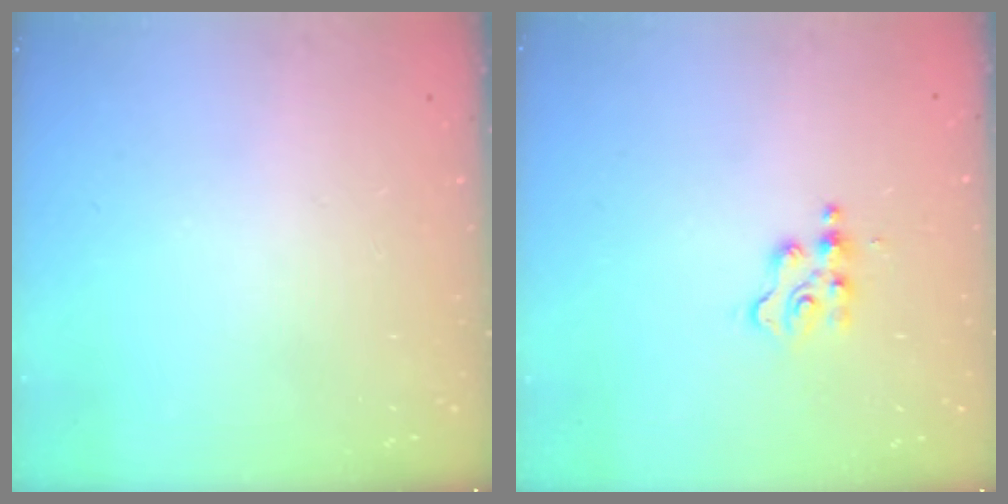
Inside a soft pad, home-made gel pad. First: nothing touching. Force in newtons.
{"total": 3.1, "press": 3.1, "slide": 0.5}